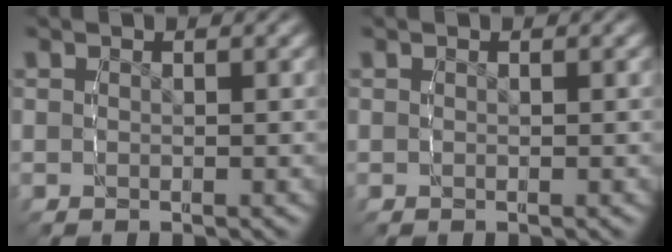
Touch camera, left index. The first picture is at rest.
{"total": 0.0}